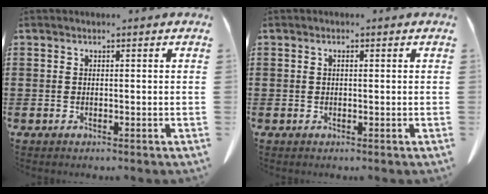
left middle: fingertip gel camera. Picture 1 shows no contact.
{"total": 0.7, "force": [0.1, 0.2, 0.6], "torque": [-0.014, -0.002, 0.003]}